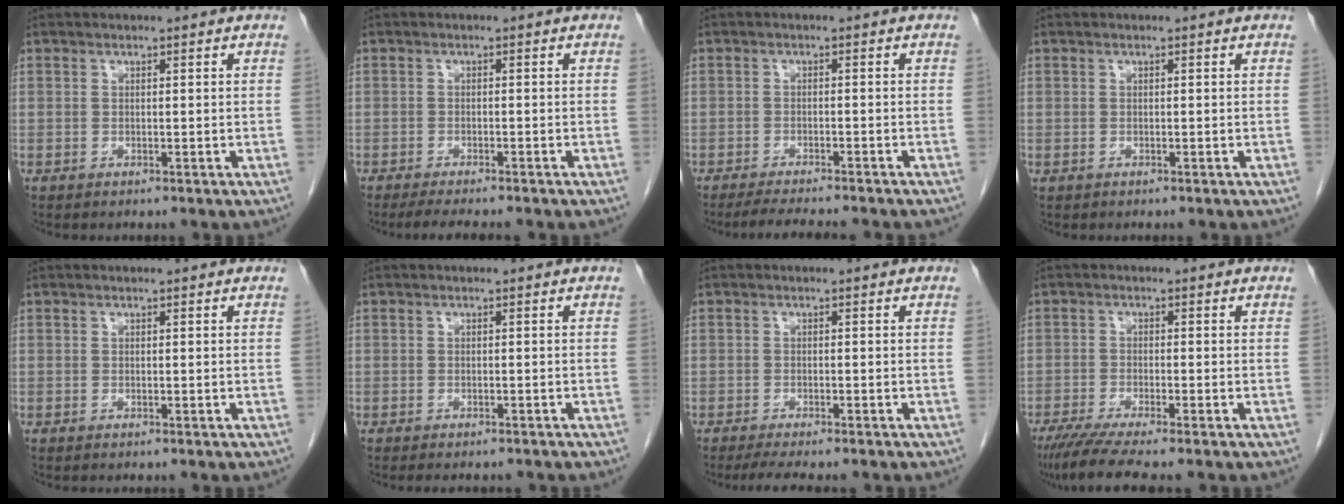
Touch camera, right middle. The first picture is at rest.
{"total": 5.4, "force": [-4.6, 0.5, 2.9], "torque": [-0.036, -0.010, -0.066]}
{"total": 7.1, "force": [-6.3, 0.3, 3.3], "torque": [-0.043, -0.014, -0.095]}
{"total": 0.0}
{"total": 0.0}
{"total": 4.4, "force": [-3.9, 1.1, 1.8], "torque": [-0.018, -0.005, -0.045]}
{"total": 5.4, "force": [-4.5, 0.6, 2.9], "torque": [-0.039, -0.012, -0.067]}
{"total": 6.7, "force": [-5.4, -0.4, 3.9], "torque": [-0.061, -0.019, -0.091]}